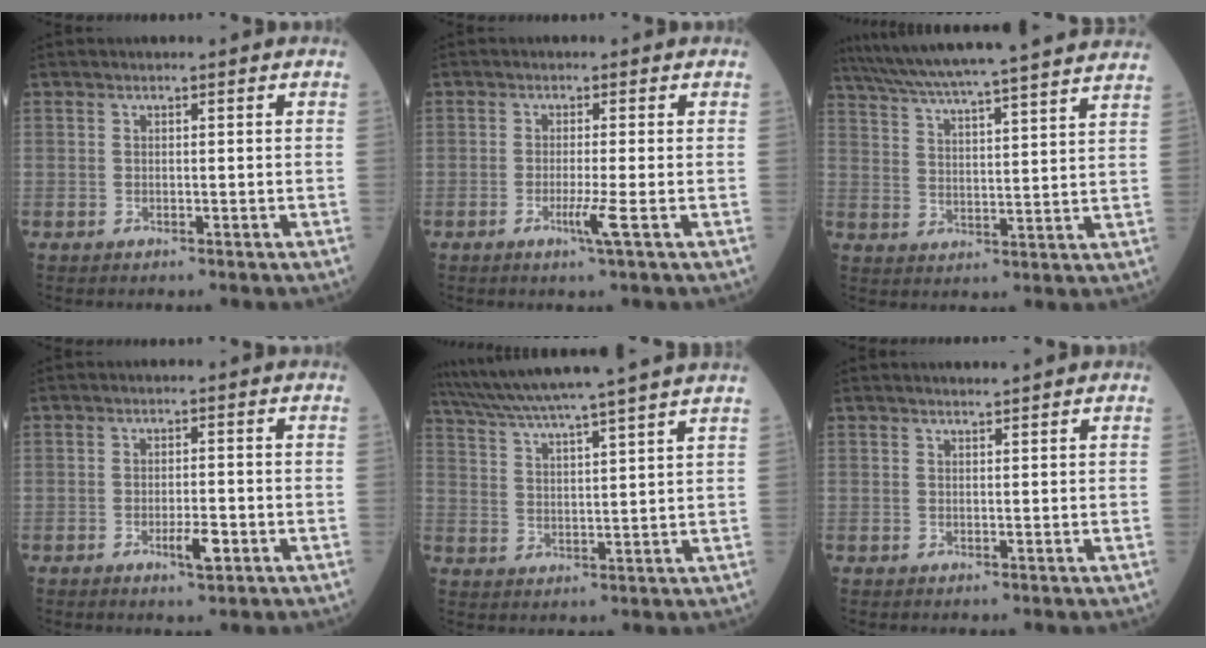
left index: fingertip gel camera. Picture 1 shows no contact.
{"total": 2.9, "force": [-1.2, -0.8, 2.5], "torque": [-0.054, -0.009, -0.023]}
{"total": 25.6, "force": [23.1, -0.1, 11.1], "torque": [-0.189, -0.005, 0.314]}
{"total": 3.4, "force": [-1.5, 0.8, 2.9], "torque": [-0.052, 0.000, -0.021]}
{"total": 17.7, "force": [15.5, -1.8, 8.3], "torque": [-0.152, -0.005, 0.224]}
{"total": 1.2, "force": [1.1, -0.2, 0.2], "torque": [-0.006, 0.002, 0.023]}